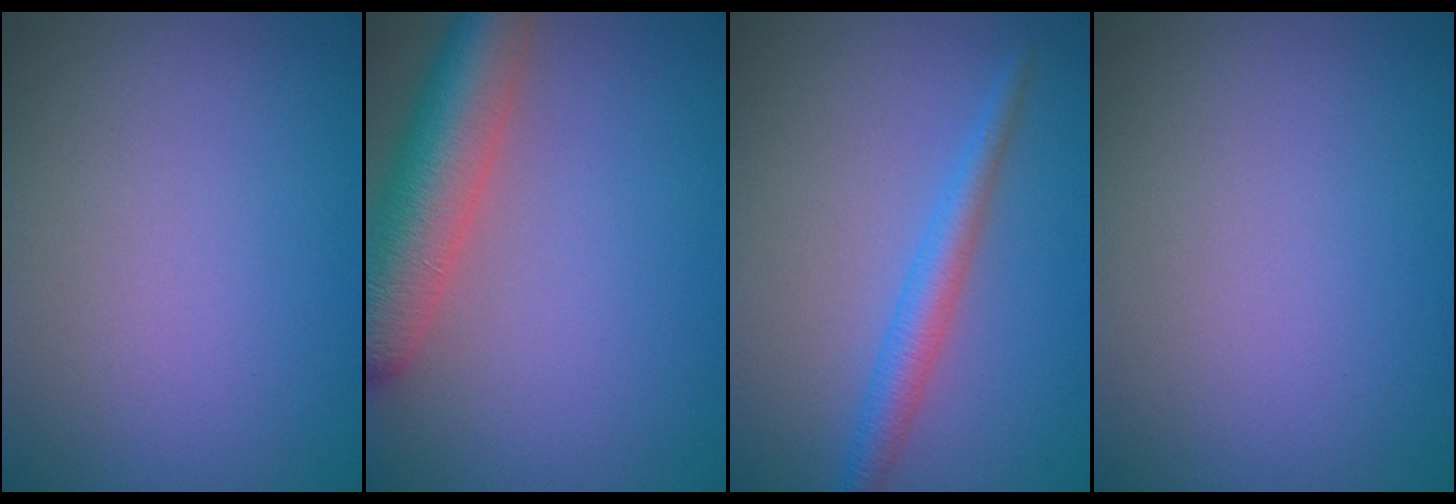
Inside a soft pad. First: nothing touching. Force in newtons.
{"total": 7.2, "press": 7.2, "slide": 0.4}
{"total": 2.7, "press": 2.7, "slide": 0.1}
{"total": 0.0}